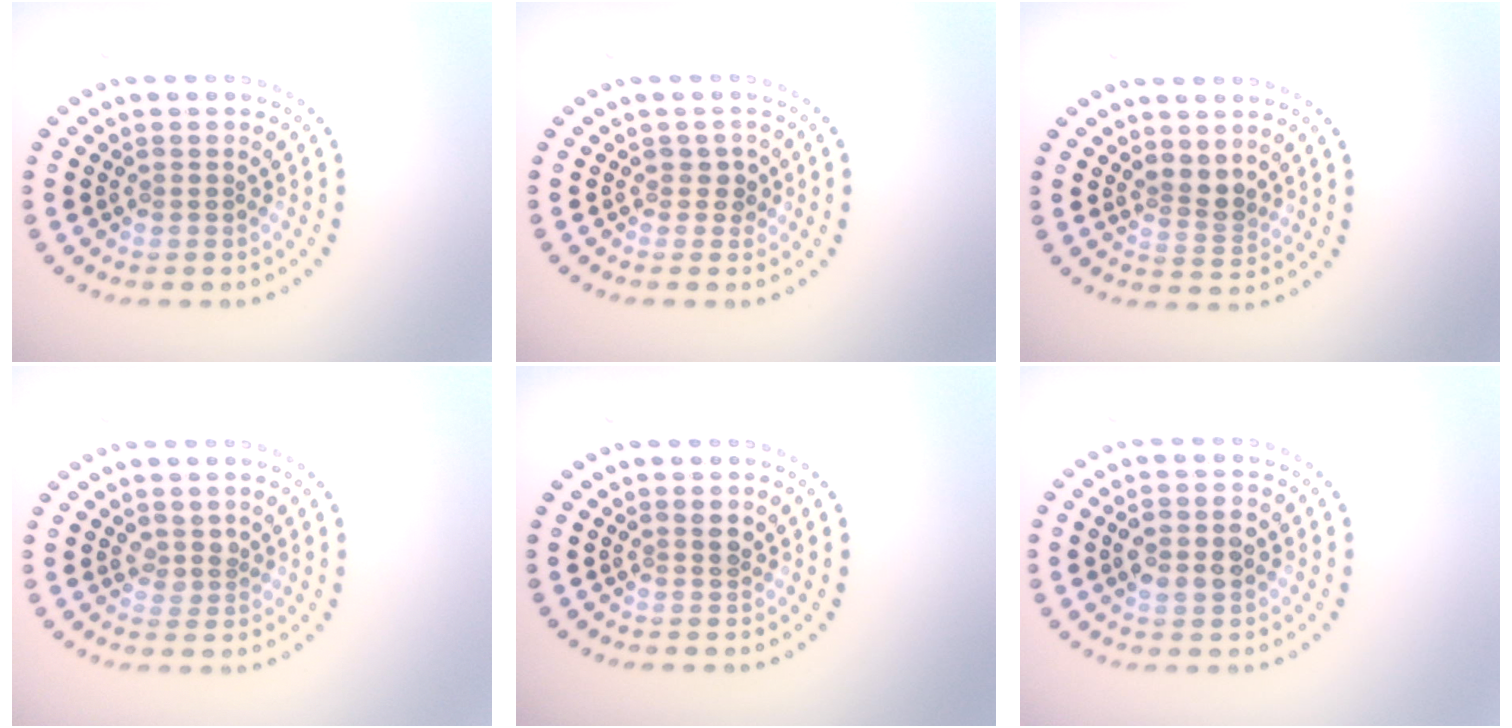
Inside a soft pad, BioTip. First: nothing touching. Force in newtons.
{"total": 1.4, "press": 1.2, "slide": 0.7}
{"total": 2.2, "press": 1.8, "slide": 1.4}
{"total": 1.5, "press": 1.1, "slide": 0.9}
{"total": 1.3, "press": 1.1, "slide": 0.6}
{"total": 3.6, "press": 3.6, "slide": 0.1}